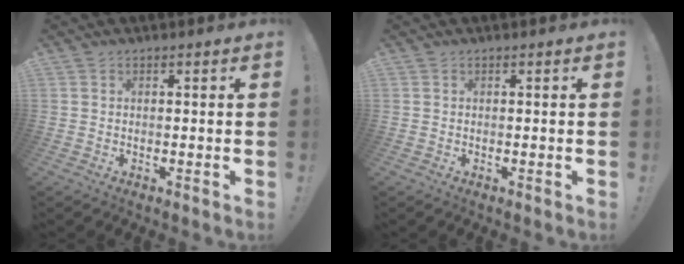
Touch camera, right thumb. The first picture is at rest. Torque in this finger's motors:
{"motor_torque": [0.00, 0.00, 0.00, 0.00, 0.00]}